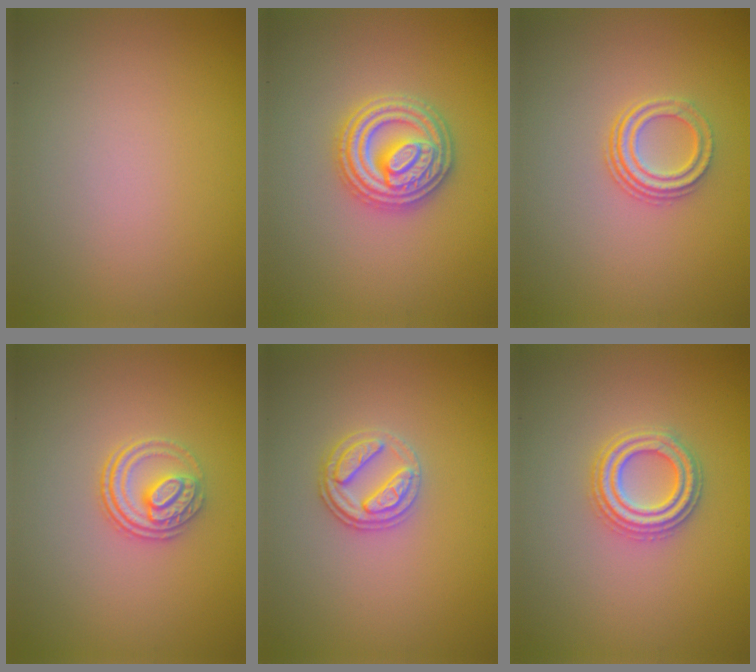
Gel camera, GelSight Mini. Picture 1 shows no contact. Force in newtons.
{"total": 4.8, "press": 4.7, "slide": 0.7}
{"total": 2.9, "press": 2.2, "slide": 1.9}
{"total": 3.1, "press": 2.6, "slide": 1.7}
{"total": 2.7, "press": 2.6, "slide": 0.8}
{"total": 3.1, "press": 3.0, "slide": 0.6}